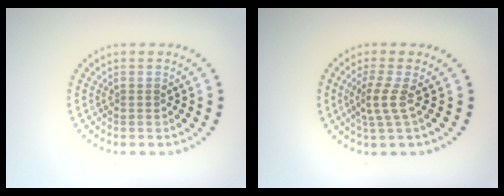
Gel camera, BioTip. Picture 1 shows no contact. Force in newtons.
{"total": 2.4, "press": 1.5, "slide": 1.9}